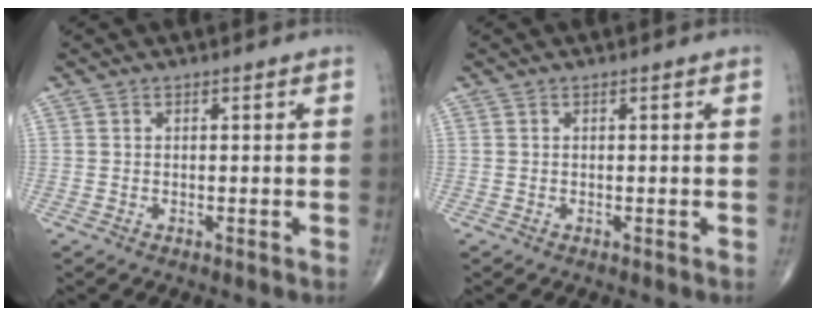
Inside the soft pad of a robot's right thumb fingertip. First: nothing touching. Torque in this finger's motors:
{"motor_torque": [0.04, 0.05, 0.05, -0.05, 0.03]}